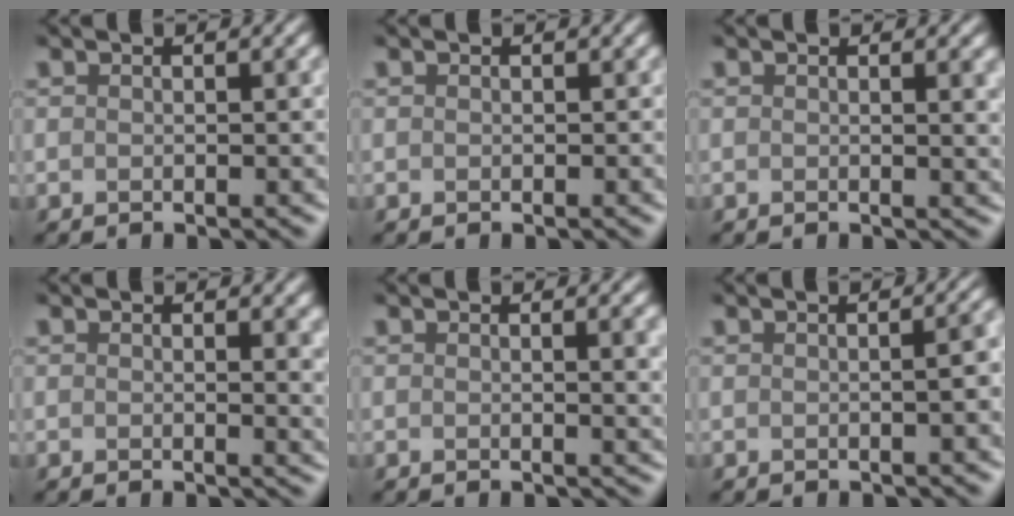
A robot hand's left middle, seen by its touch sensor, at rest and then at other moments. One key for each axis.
{"total": 0.0}
{"total": 1.2, "fx": 0.5, "fy": 0.5, "fz": 1.0, "tx": -0.010, "ty": -0.005, "tz": 0.003}
{"total": 1.7, "fx": 0.5, "fy": 0.7, "fz": 1.5, "tx": -0.017, "ty": -0.003, "tz": 0.004}
{"total": 2.0, "fx": 0.6, "fy": 0.9, "fz": 1.8, "tx": -0.012, "ty": -0.001, "tz": 0.001}
{"total": 2.0, "fx": -0.2, "fy": 0.8, "fz": 1.8, "tx": 0.001, "ty": 0.009, "tz": -0.011}